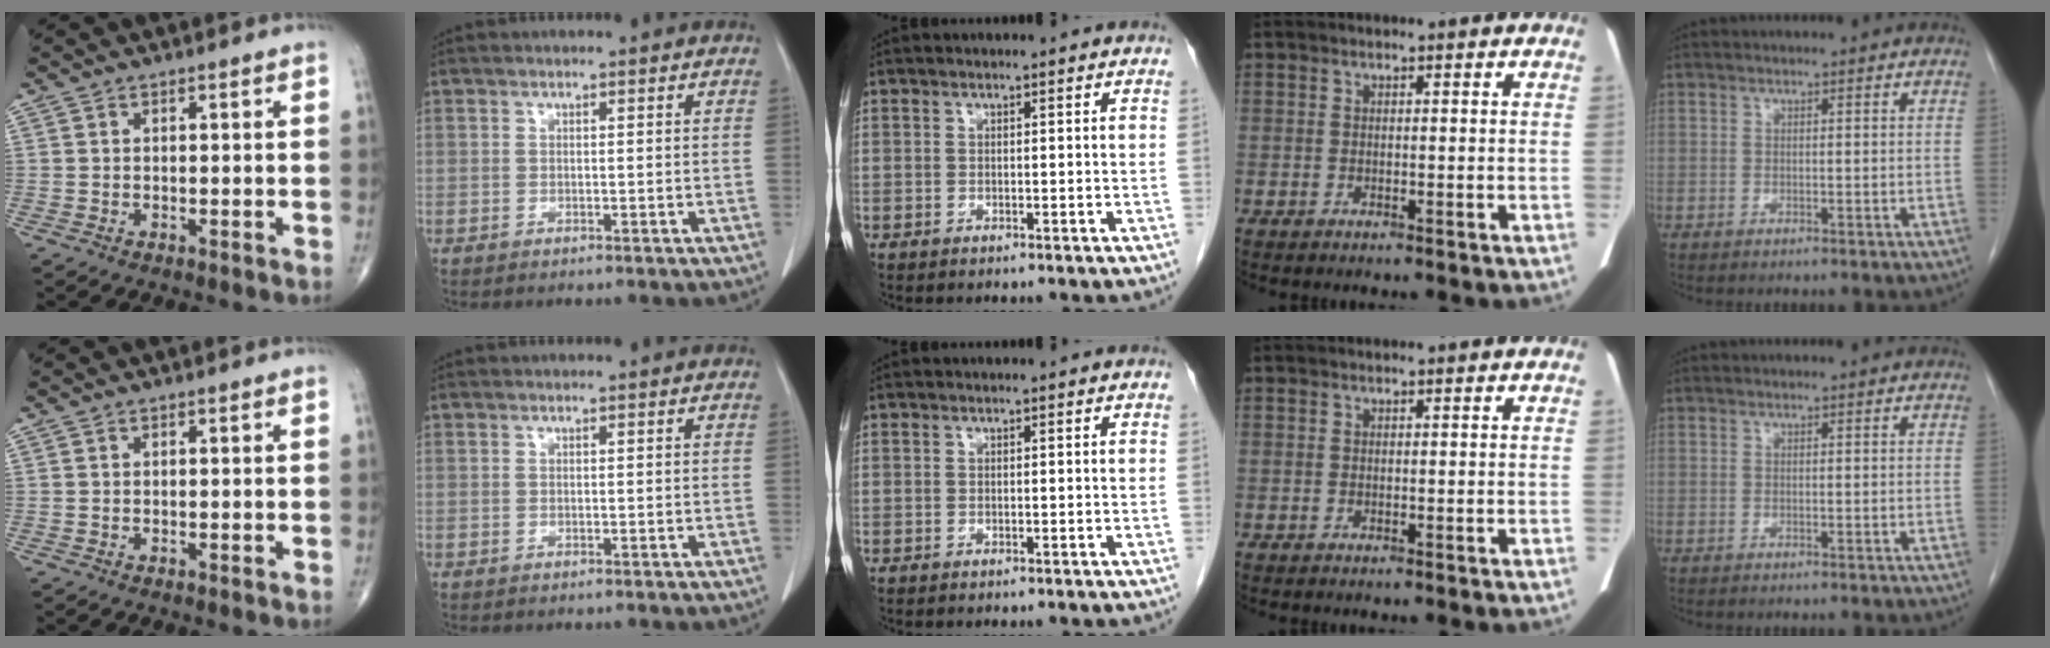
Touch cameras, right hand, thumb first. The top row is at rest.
{}